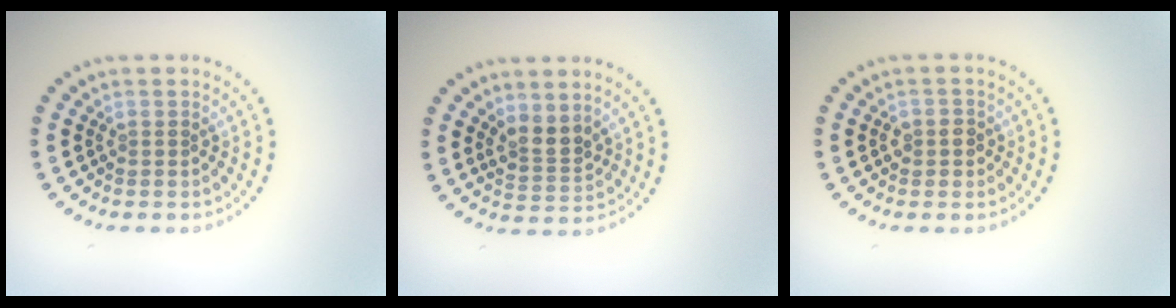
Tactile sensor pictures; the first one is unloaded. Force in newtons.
{"total": 2.5, "press": 2.2, "slide": 1.2}
{"total": 1.5, "press": 1.4, "slide": 0.6}